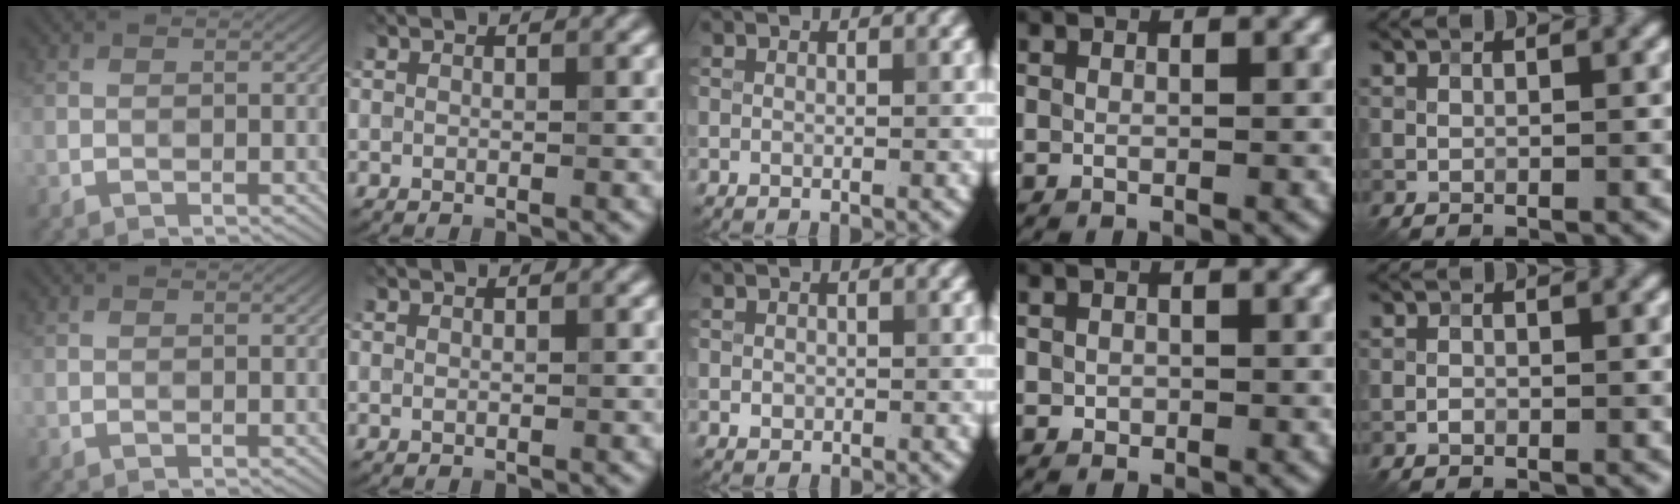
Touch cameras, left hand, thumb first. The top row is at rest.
{"middle": {"total": 0.7, "force": [-0.1, 0.6, 0.2], "torque": [0.001, -0.003, -0.002]}, "ring": {"total": 0.7, "force": [-0.1, 0.6, 0.2], "torque": [0.003, -0.004, -0.003]}, "little": {"total": 0.5, "force": [-0.3, 0.3, 0.3], "torque": [-0.004, 0.001, -0.006]}}